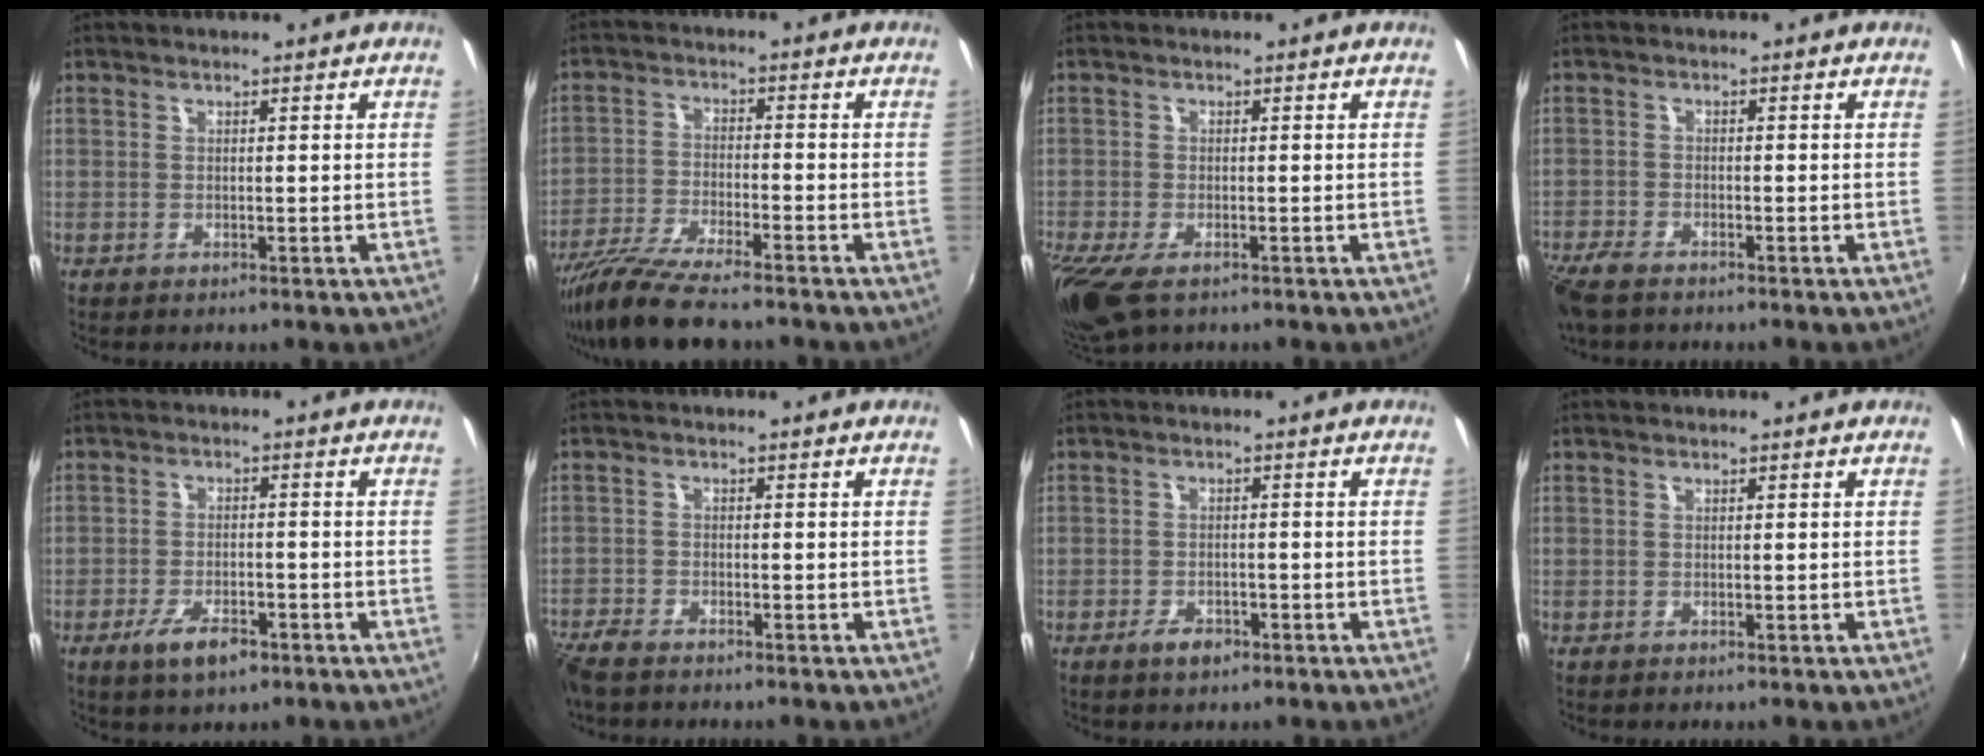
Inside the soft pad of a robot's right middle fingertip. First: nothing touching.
{"total": 11.5, "force": [-9.8, 1.3, 5.9], "torque": [-0.133, -0.029, -0.179]}
{"total": 7.9, "force": [-5.3, 3.0, 5.1], "torque": [-0.125, -0.035, -0.097]}
{"total": 6.7, "force": [-5.3, 2.1, 3.5], "torque": [-0.097, -0.027, -0.104]}
{"total": 6.2, "force": [-3.7, 2.5, 4.2], "torque": [-0.099, -0.011, -0.064]}
{"total": 6.4, "force": [-5.4, 1.8, 3.0], "torque": [-0.083, -0.027, -0.104]}
{"total": 3.0, "force": [-2.0, 1.5, 1.6], "torque": [-0.036, -0.003, -0.036]}
{"total": 0.0}